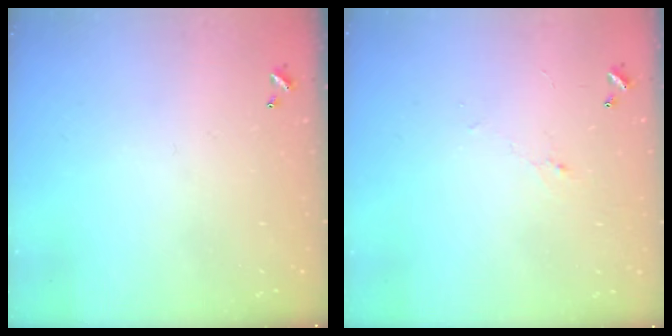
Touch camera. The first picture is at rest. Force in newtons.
{"total": 0.6, "press": 0.2, "slide": 0.5}